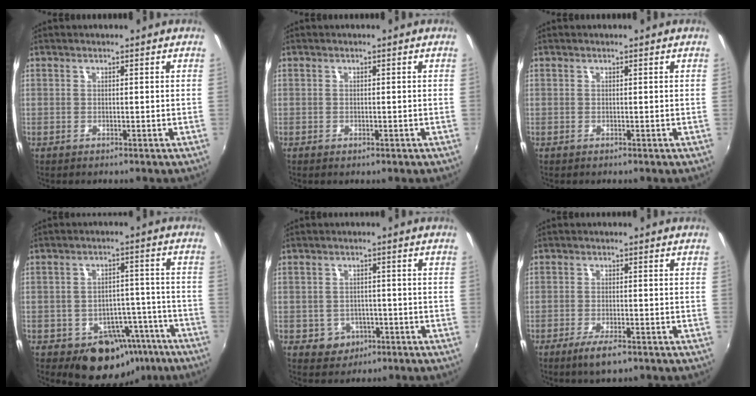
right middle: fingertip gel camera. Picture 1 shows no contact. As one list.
[{"total": 0.6, "force": [-0.4, 0.3, 0.4], "torque": [-0.006, -0.003, -0.007]}, {"total": 0.0}, {"total": 11.9, "force": [-7.3, 8.4, 4.2], "torque": [-0.055, 0.041, -0.064]}, {"total": 4.8, "force": [-1.8, 4.2, 1.2], "torque": [-0.036, 0.007, -0.015]}, {"total": 4.7, "force": [-3.0, 1.2, 3.4], "torque": [-0.079, -0.015, -0.055]}]